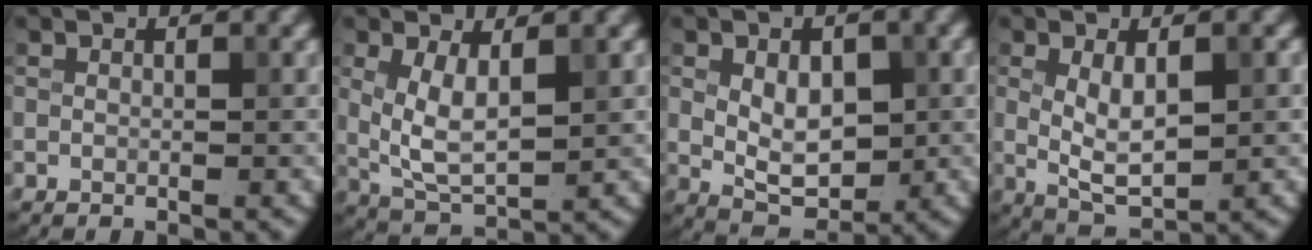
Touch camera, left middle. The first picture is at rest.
{"total": 4.5, "force": [1.0, 1.9, 4.0], "torque": [-0.084, -0.007, 0.025]}
{"total": 5.0, "force": [0.4, 3.2, 3.8], "torque": [-0.063, -0.005, 0.012]}
{"total": 4.4, "force": [0.5, 1.8, 4.0], "torque": [-0.077, -0.004, 0.014]}